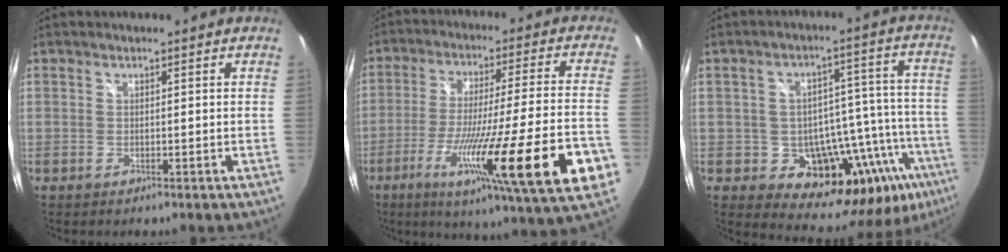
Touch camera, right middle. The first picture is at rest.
{"total": 26.0, "force": [-10.9, 0.9, 23.6], "torque": [-0.383, -0.089, -0.168]}
{"total": 19.0, "force": [-9.0, 11.6, 12.1], "torque": [-0.157, 0.013, -0.112]}